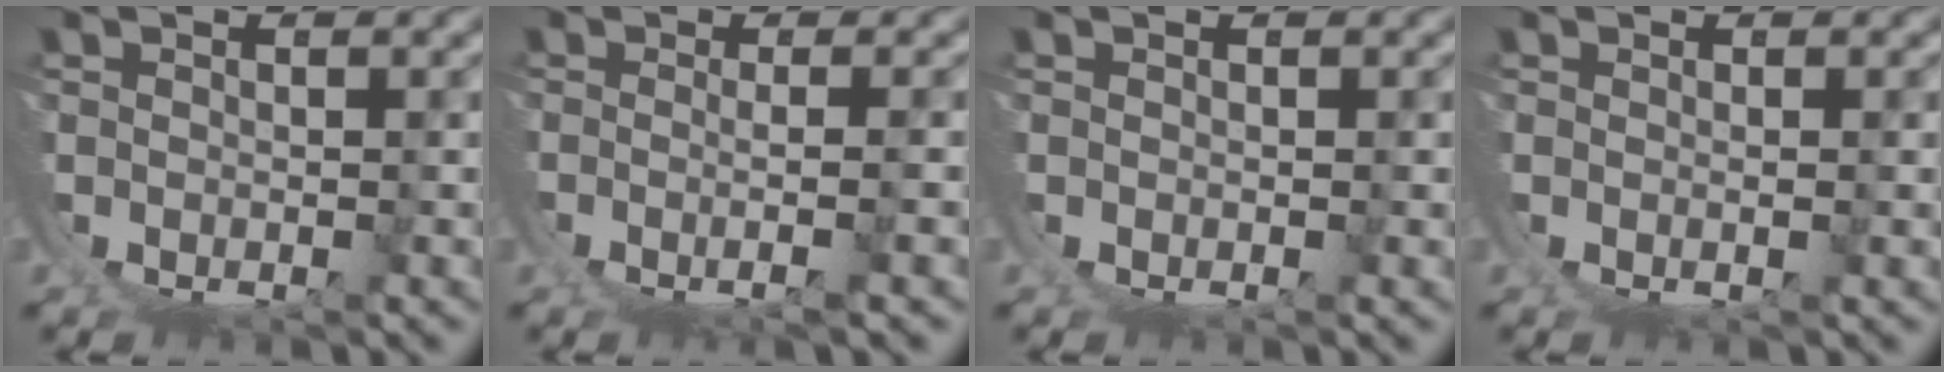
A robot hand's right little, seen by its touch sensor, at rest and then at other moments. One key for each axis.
{"total": 2.3, "fx": 0.1, "fy": -0.3, "fz": 2.3, "tx": -0.046, "ty": -0.013, "tz": 0.011}
{"total": 0.0}
{"total": 1.5, "fx": 0.6, "fy": -1.1, "fz": 0.8, "tx": -0.017, "ty": -0.002, "tz": 0.015}